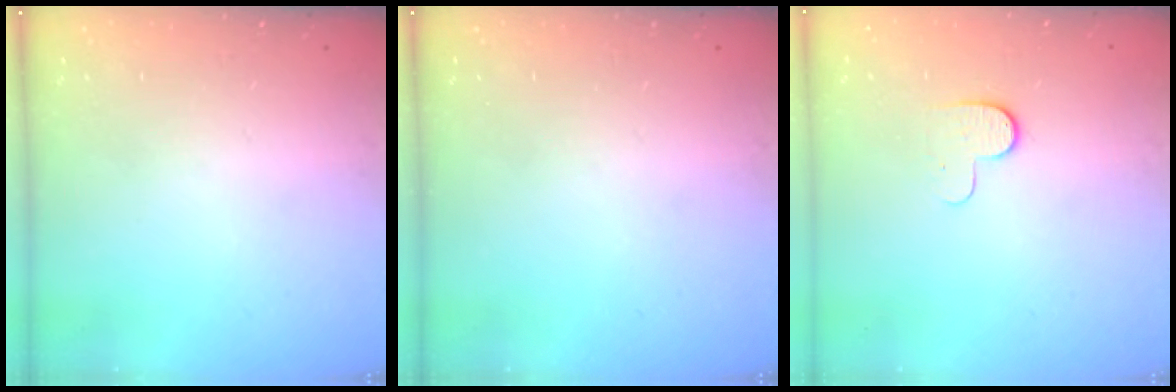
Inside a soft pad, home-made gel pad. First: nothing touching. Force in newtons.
{"total": 0.0}
{"total": 5.4, "press": 5.3, "slide": 1.2}